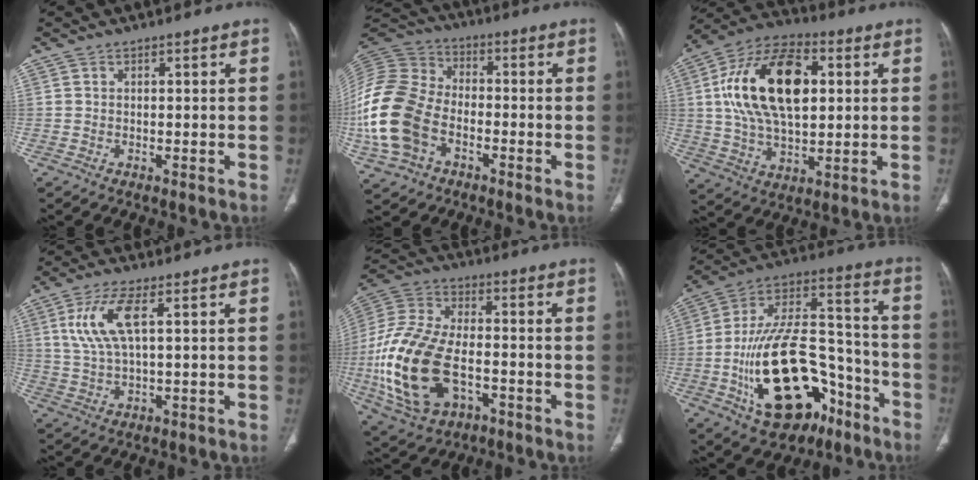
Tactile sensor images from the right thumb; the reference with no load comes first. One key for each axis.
{"total": 21.4, "fx": -5.9, "fy": 15.1, "fz": 14.0, "tx": -0.326, "ty": 0.031, "tz": -0.110}
{"total": 22.0, "fx": 4.2, "fy": 12.3, "fz": 17.8, "tx": -0.309, "ty": 0.009, "tz": 0.068}
{"total": 8.6, "fx": 2.8, "fy": 2.6, "fz": 7.7, "tx": -0.183, "ty": -0.001, "tz": 0.062}
{"total": 22.8, "fx": -5.6, "fy": 13.7, "fz": 17.3, "tx": -0.375, "ty": 0.014, "tz": -0.090}
{"total": 26.7, "fx": -10.6, "fy": 14.7, "fz": 19.6, "tx": -0.350, "ty": 0.072, "tz": -0.161}